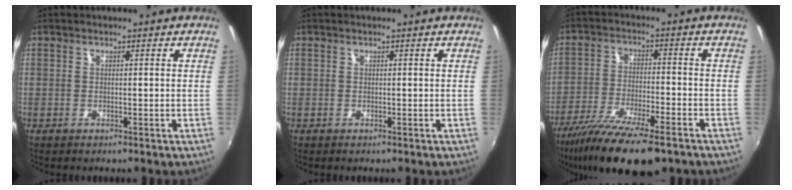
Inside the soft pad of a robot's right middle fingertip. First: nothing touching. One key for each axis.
{"total": 0.0}
{"total": 16.6, "fx": -12.1, "fy": 3.9, "fz": 10.7, "tx": -0.215, "ty": -0.048, "tz": -0.210}